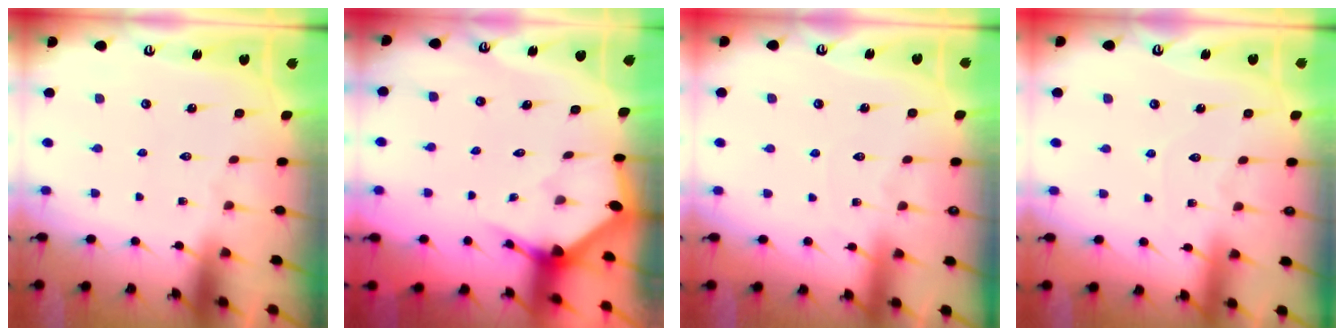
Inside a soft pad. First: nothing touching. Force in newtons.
{"total": 2.5, "press": 2.5, "slide": 0.2}
{"total": 3.4, "press": 3.4, "slide": 0.4}
{"total": 4.2, "press": 4.2, "slide": 0.4}